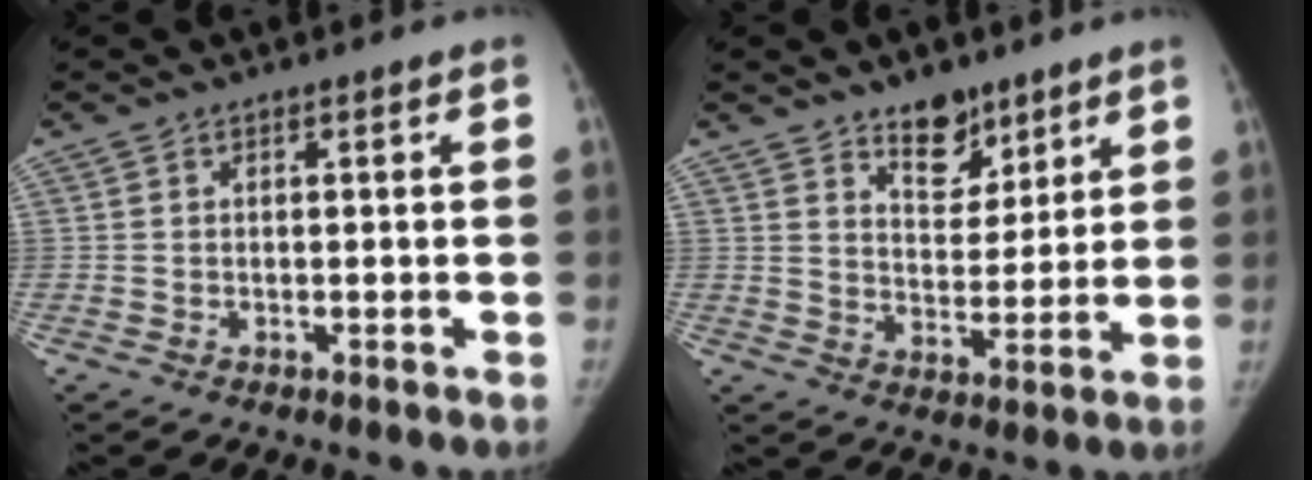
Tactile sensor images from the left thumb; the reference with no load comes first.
{"total": 8.5, "force": [6.1, 4.6, 3.6], "torque": [-0.020, -0.044, 0.102]}